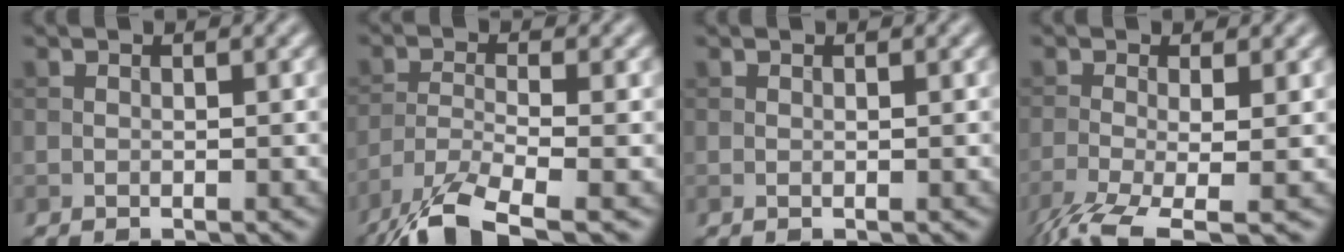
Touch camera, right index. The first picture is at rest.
{"total": 7.5, "force": [-5.5, 1.7, 4.8], "torque": [-0.097, -0.010, -0.112]}
{"total": 0.0}
{"total": 6.4, "force": [-3.6, 1.9, 4.9], "torque": [-0.103, -0.022, -0.072]}